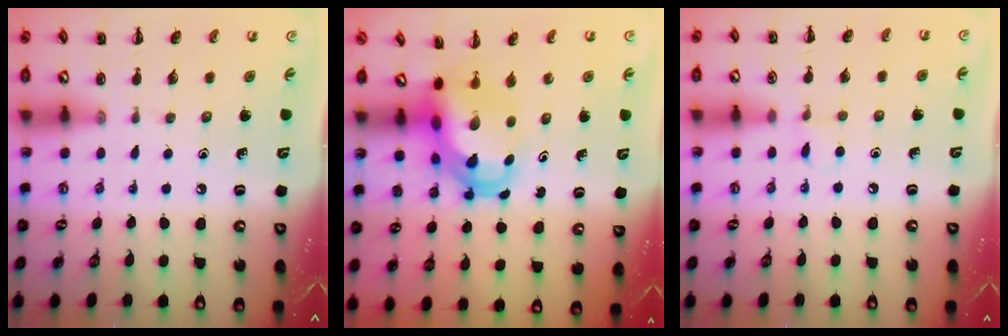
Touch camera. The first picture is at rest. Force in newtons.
{"total": 6.3, "press": 6.1, "slide": 1.5}
{"total": 5.0, "press": 4.7, "slide": 1.7}